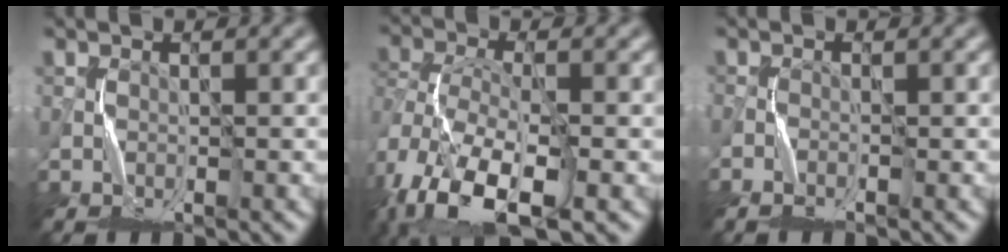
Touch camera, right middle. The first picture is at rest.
{"total": 12.0, "force": [-6.1, 6.0, 8.4], "torque": [-0.183, -0.027, -0.103]}
{"total": 1.4, "force": [-0.9, 0.4, 0.9], "torque": [-0.025, 0.001, -0.023]}